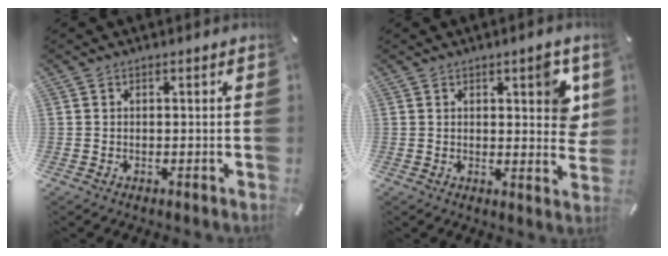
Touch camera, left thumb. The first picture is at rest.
{"total": 7.9, "force": [3.5, 3.0, 6.5], "torque": [-0.078, -0.019, 0.053]}